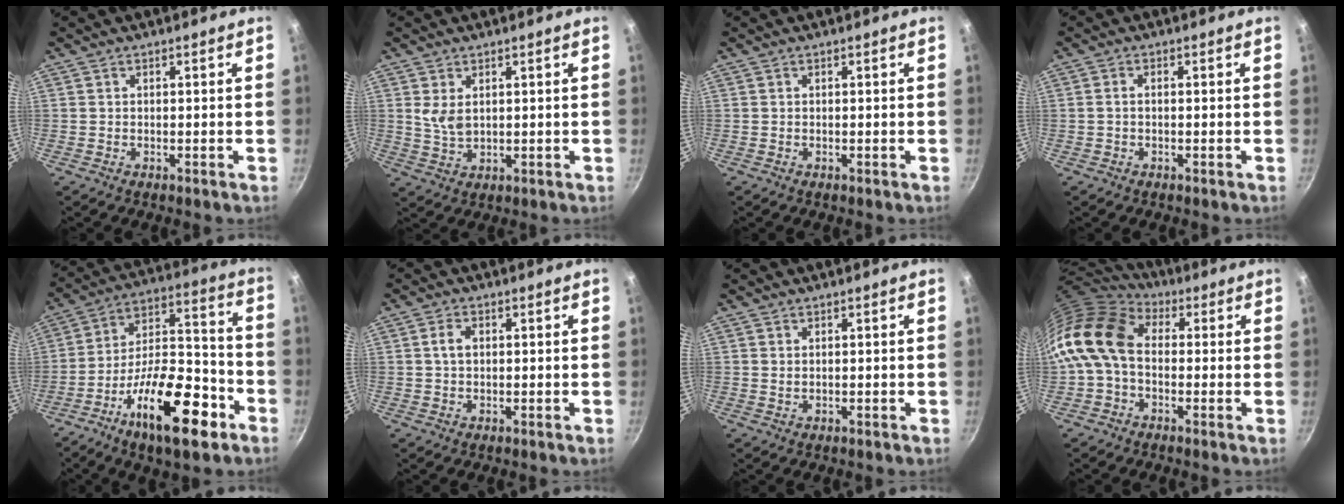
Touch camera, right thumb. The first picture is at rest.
{"total": 4.2, "force": [1.3, 2.5, 3.2], "torque": [-0.057, -0.012, 0.031]}
{"total": 0.0}
{"total": 1.3, "force": [-0.2, 0.7, 1.1], "torque": [-0.029, 0.008, -0.006]}
{"total": 21.7, "force": [-11.0, 8.4, 16.8], "torque": [-0.240, 0.067, -0.187]}
{"total": 2.6, "force": [0.4, 1.8, 1.9], "torque": [-0.030, 0.004, 0.007]}
{"total": 0.6, "force": [0.3, 0.3, 0.4], "torque": [-0.007, -0.002, 0.005]}
{"total": 14.8, "force": [-0.1, 10.6, 10.3], "torque": [-0.187, 0.029, -0.023]}